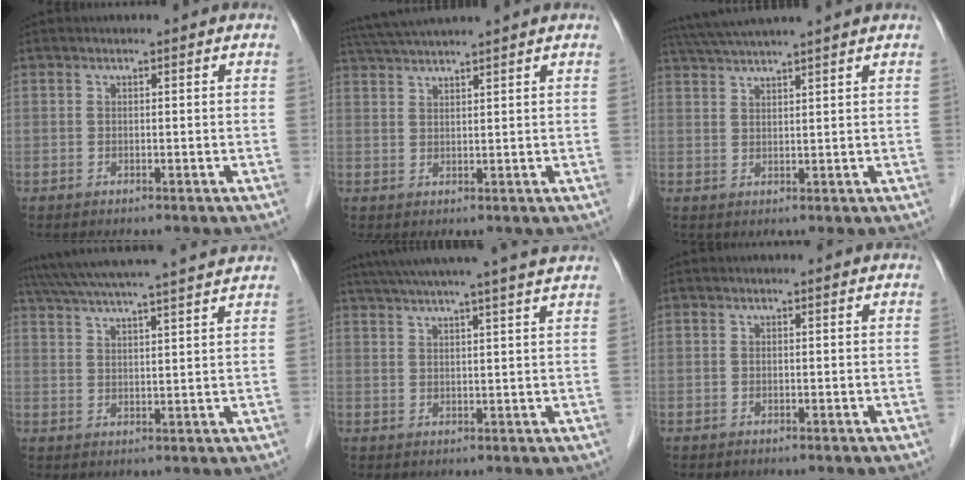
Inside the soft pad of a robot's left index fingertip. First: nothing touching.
{"total": 7.7, "force": [6.8, -1.3, 3.3], "torque": [-0.059, 0.032, 0.114]}
{"total": 10.0, "force": [8.8, -1.2, 4.6], "torque": [-0.082, 0.033, 0.134]}
{"total": 18.5, "force": [16.6, -0.5, 8.0], "torque": [-0.147, 0.018, 0.233]}
{"total": 16.8, "force": [14.7, -1.2, 8.0], "torque": [-0.139, 0.010, 0.195]}
{"total": 0.0}